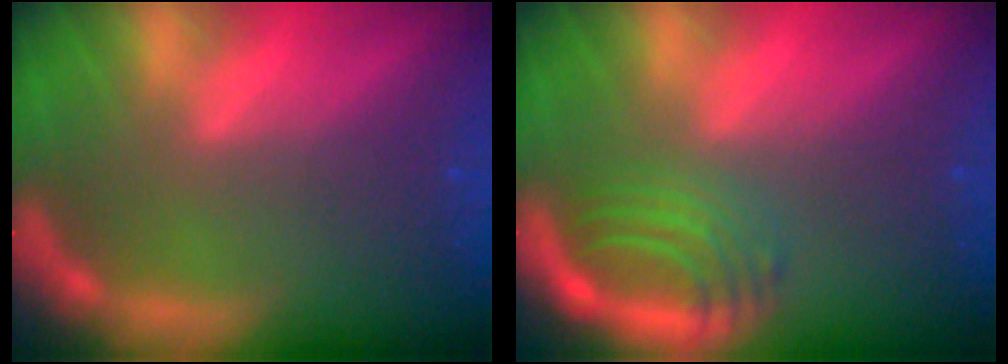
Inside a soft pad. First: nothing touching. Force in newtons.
{"total": 5.0}